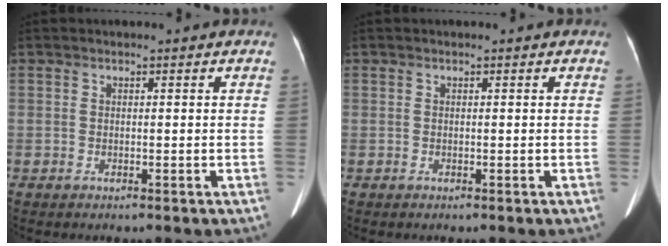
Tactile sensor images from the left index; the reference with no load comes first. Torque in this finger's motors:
{"motor_torque": [0.10, 0.10, 0.08, 0.02]}